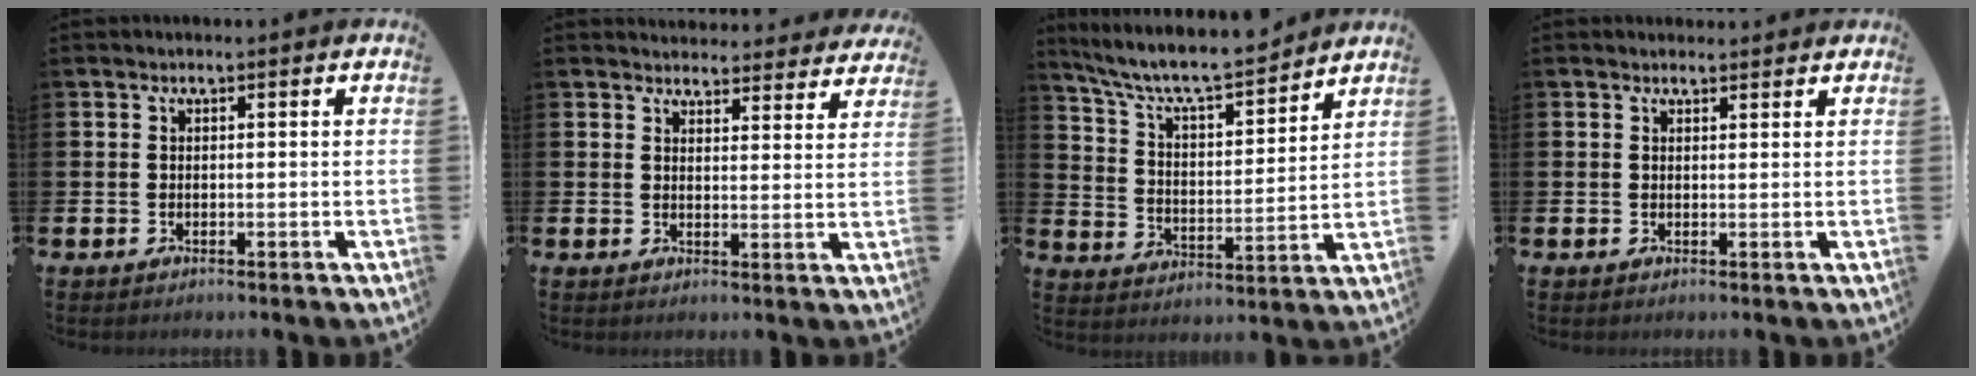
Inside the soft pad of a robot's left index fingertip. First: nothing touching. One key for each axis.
{"total": 4.1, "fx": 3.9, "fy": 1.0, "fz": 0.0, "tx": 0.002, "ty": -0.026, "tz": 0.069}
{"total": 8.1, "fx": 7.6, "fy": 1.1, "fz": 2.5, "tx": -0.086, "ty": -0.057, "tz": 0.132}
{"total": 1.1, "fx": 1.0, "fy": 0.4, "fz": 0.1, "tx": 0.007, "ty": 0.000, "tz": 0.017}